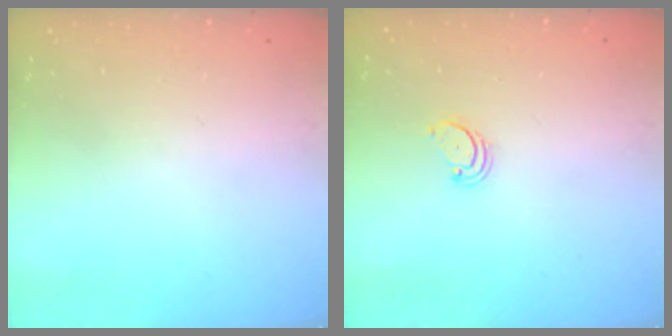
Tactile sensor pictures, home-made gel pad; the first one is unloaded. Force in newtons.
{"total": 2.6, "press": 2.5, "slide": 0.5}